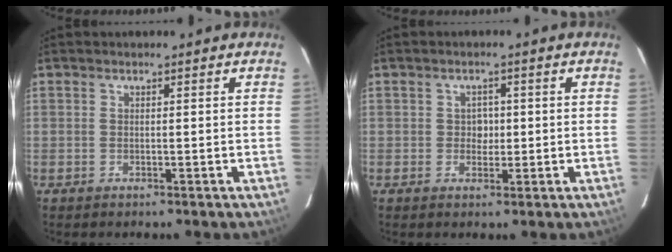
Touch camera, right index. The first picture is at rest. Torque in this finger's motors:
{"motor_torque": [0.11, 0.06, 0.08, 0.02]}